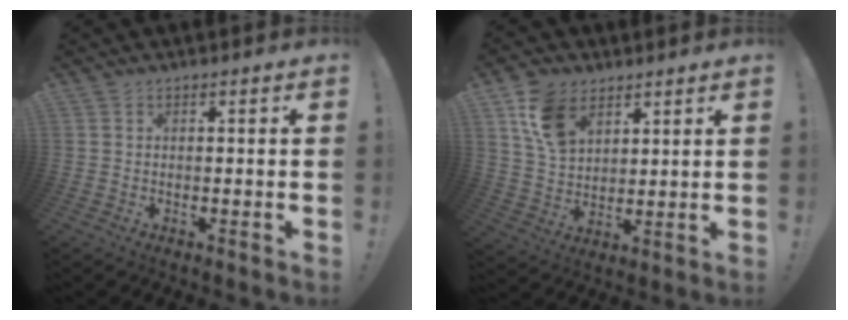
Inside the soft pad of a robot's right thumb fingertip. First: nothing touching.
{"total": 11.8, "force": [6.6, 7.8, 6.0], "torque": [-0.106, -0.019, 0.130]}